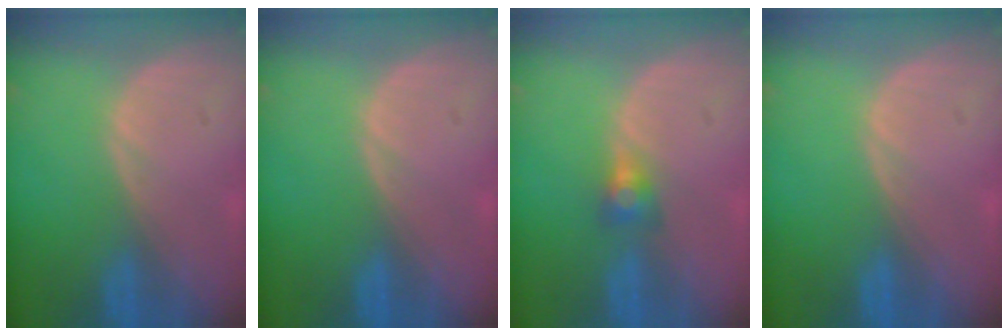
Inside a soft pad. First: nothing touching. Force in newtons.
{"total": 0.0}
{"total": 3.0, "press": 2.5, "slide": 1.6}
{"total": 0.0}